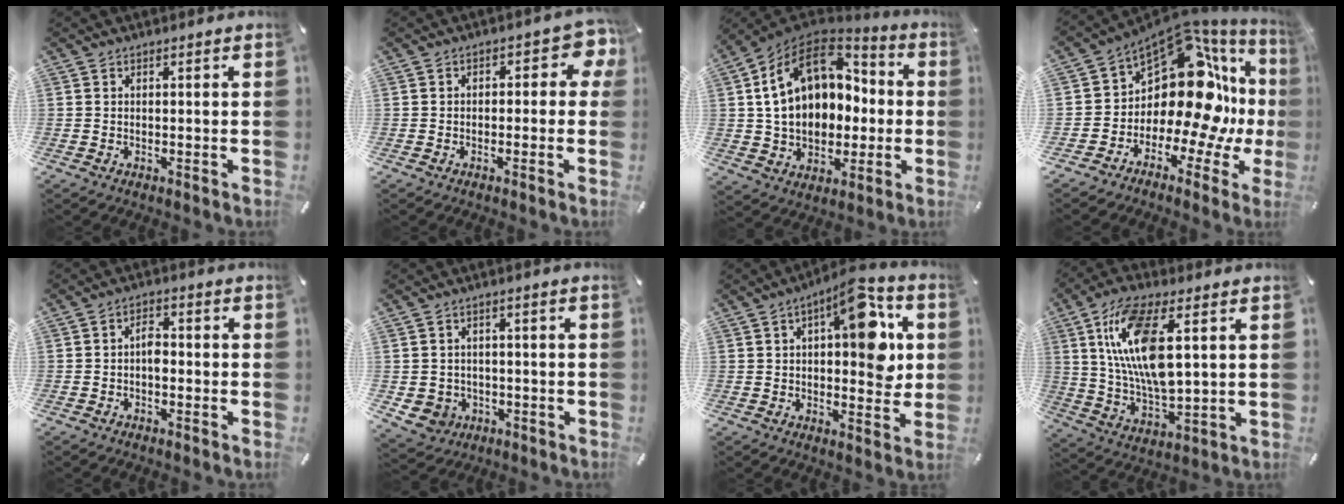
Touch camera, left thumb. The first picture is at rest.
{"total": 5.1, "force": [0.2, 3.0, 4.1], "torque": [-0.047, 0.003, -0.005]}
{"total": 18.5, "force": [3.6, 14.1, 11.3], "torque": [-0.187, -0.006, 0.069]}
{"total": 17.3, "force": [4.8, 10.2, 13.1], "torque": [-0.206, -0.066, 0.079]}
{"total": 3.2, "force": [-0.8, 1.9, 2.5], "torque": [-0.046, 0.008, -0.015]}
{"total": 5.0, "force": [-1.1, 4.8, 0.9], "torque": [-0.028, 0.005, -0.021]}
{"total": 14.4, "force": [4.8, 6.7, 11.8], "torque": [-0.147, -0.024, 0.076]}
{"total": 16.7, "force": [5.5, 7.0, 14.1], "torque": [-0.293, -0.010, 0.094]}